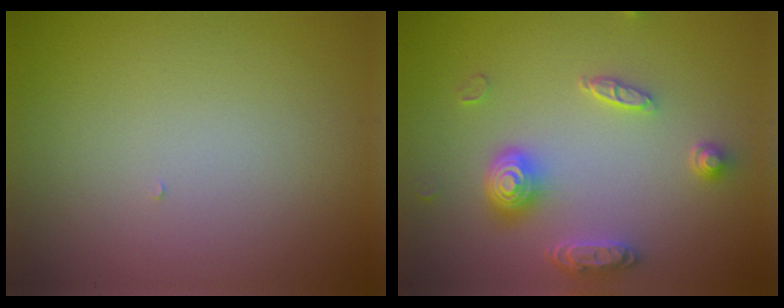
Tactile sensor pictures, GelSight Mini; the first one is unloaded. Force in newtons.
{"total": 4.5, "press": 3.6, "slide": 2.7}